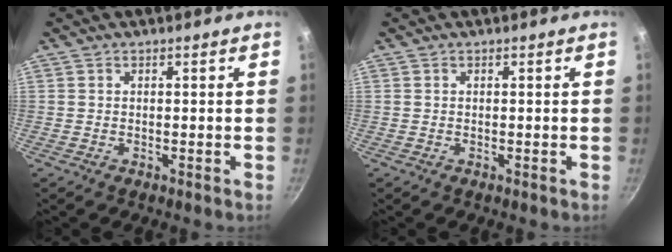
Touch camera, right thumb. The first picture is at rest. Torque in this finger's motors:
{"motor_torque": [-0.12, -0.12, 0.19, 0.19, 0.00]}